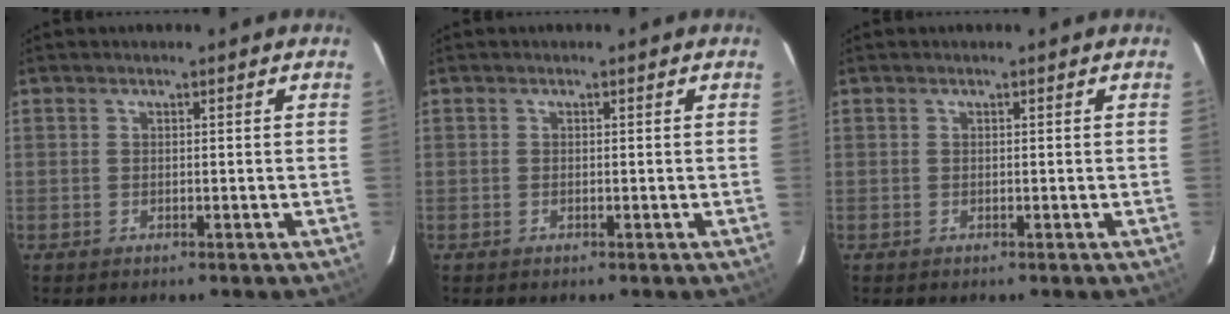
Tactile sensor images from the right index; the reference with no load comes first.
{"total": 0.0}
{"total": 0.0}